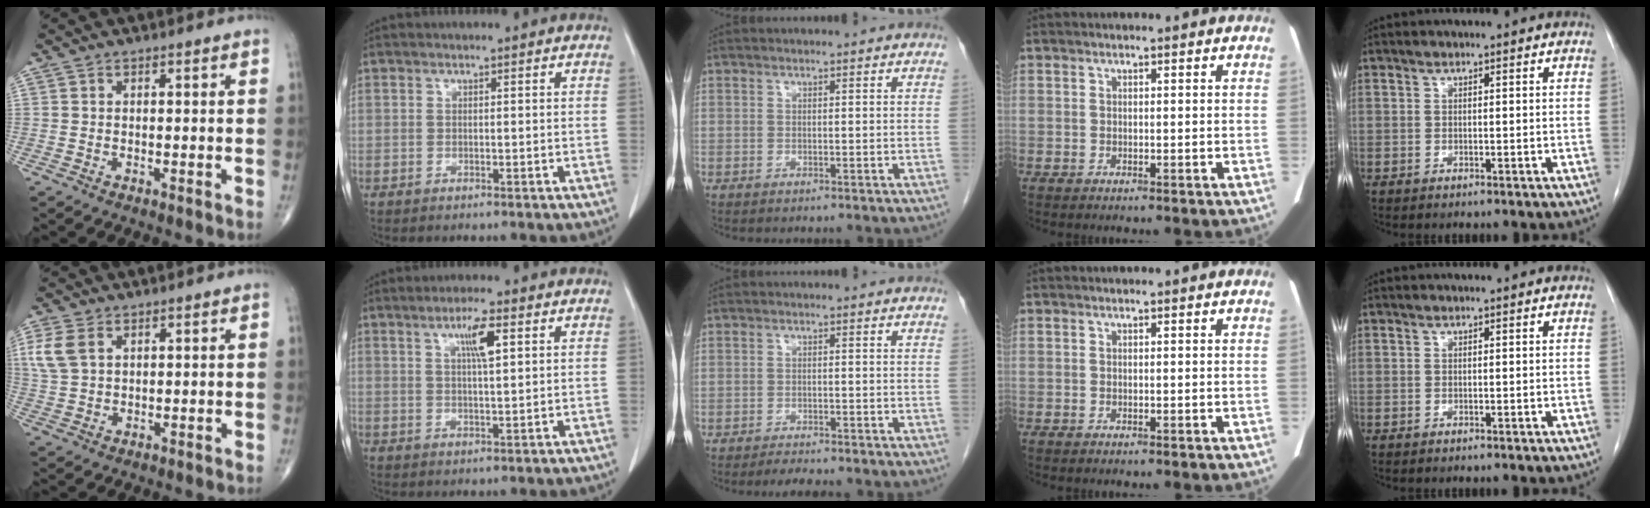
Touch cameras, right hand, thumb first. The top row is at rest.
{"thumb": {"total": 5.8, "force": [2.2, 3.7, 3.9], "torque": [-0.091, 0.003, 0.051]}, "index": {"total": 4.9, "force": [2.0, 0.4, 4.5], "torque": [-0.082, 0.000, 0.034]}, "middle": {"total": 2.6, "force": [-2.4, 0.1, 1.0], "torque": [-0.023, -0.009, -0.036]}}